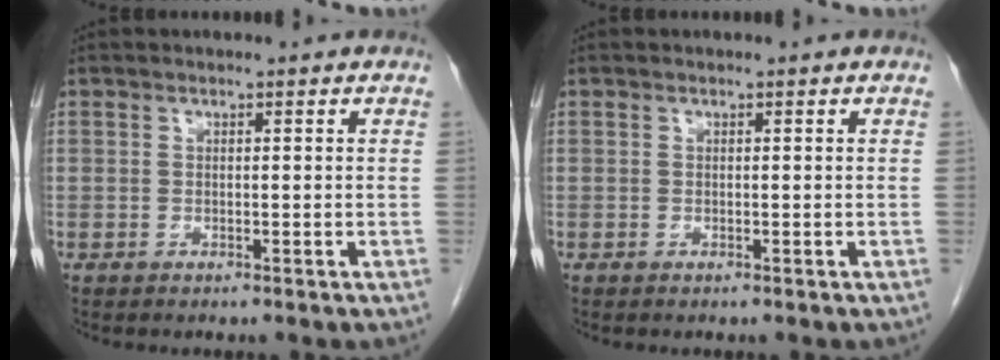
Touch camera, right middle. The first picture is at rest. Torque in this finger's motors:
{"motor_torque": [-0.02, 0.16, -0.03, -0.01]}